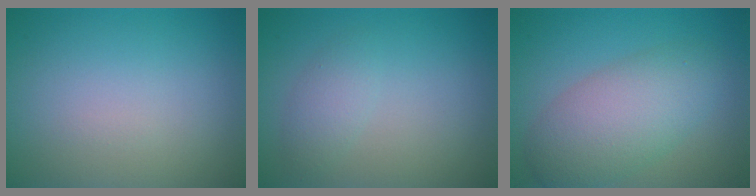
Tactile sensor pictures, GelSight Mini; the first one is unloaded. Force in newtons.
{"total": 1.7, "press": 1.7, "slide": 0.1}
{"total": 6.0, "press": 6.0, "slide": 0.0}